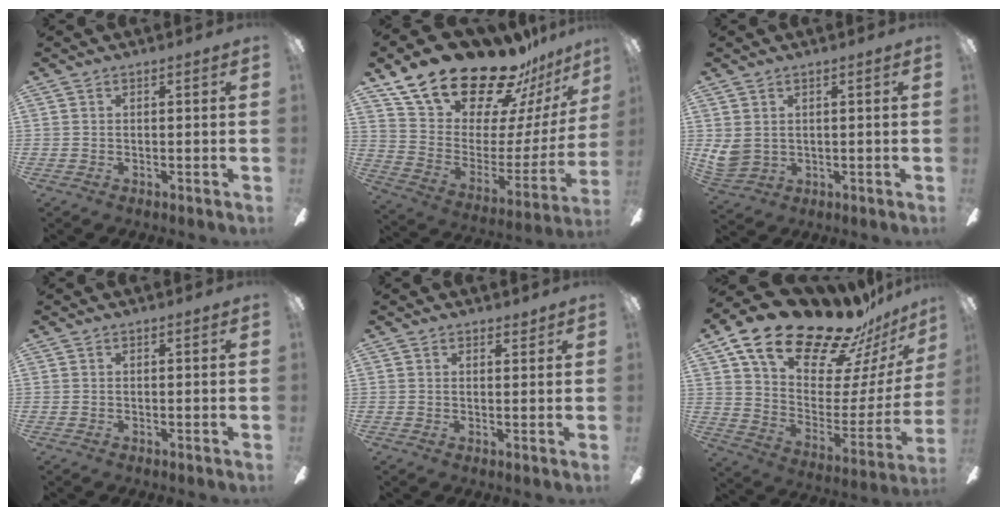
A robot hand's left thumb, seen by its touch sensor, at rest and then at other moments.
{"total": 26.3, "force": [21.4, 10.5, 11.2], "torque": [-0.191, -0.150, 0.392]}
{"total": 4.9, "force": [2.0, 4.0, 2.1], "torque": [-0.051, -0.008, 0.039]}
{"total": 0.0}
{"total": 2.0, "force": [1.7, 0.8, 0.4], "torque": [0.008, -0.010, 0.030]}
{"total": 26.5, "force": [19.4, 11.2, 14.1], "torque": [-0.227, -0.135, 0.352]}